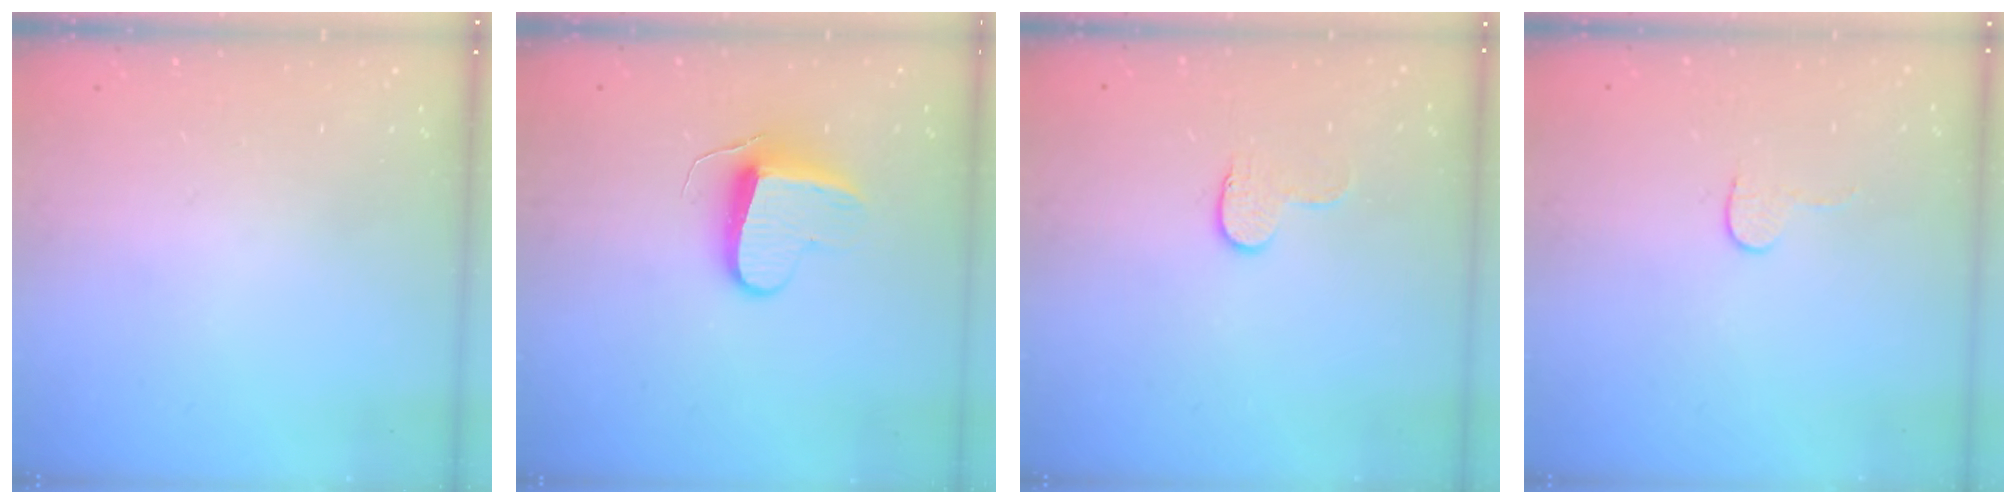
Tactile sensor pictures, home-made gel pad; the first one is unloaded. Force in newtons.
{"total": 9.1, "press": 9.0, "slide": 0.6}
{"total": 6.2, "press": 6.2, "slide": 0.4}
{"total": 4.0, "press": 4.0, "slide": 0.4}